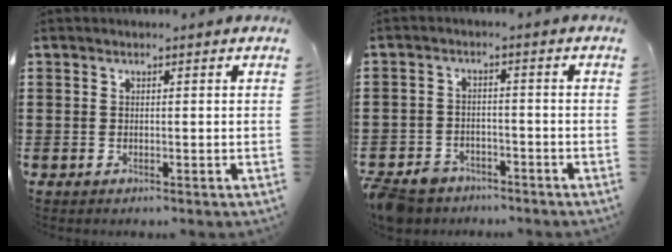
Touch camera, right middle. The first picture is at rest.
{"total": 4.2, "force": [-3.9, 1.3, 0.6], "torque": [-0.030, -0.001, -0.084]}